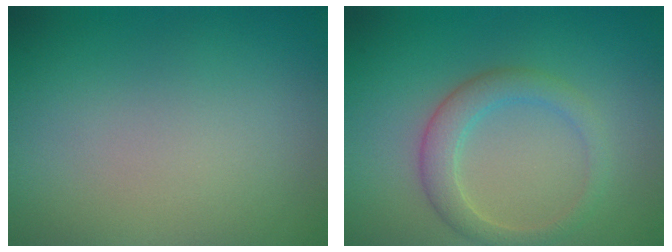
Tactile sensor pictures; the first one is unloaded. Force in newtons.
{"total": 3.0, "press": 3.0, "slide": 0.0}